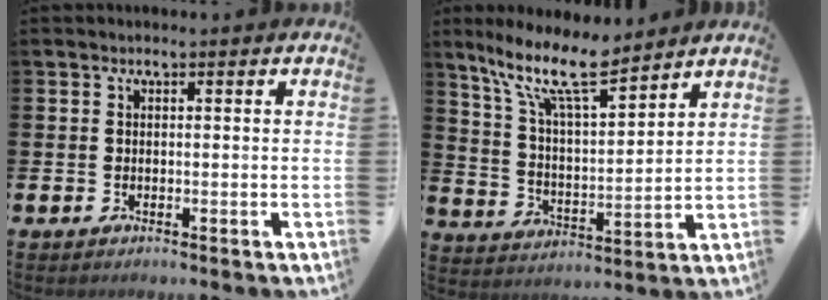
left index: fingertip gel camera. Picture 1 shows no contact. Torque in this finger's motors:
{"motor_torque": [1.20, -0.94, 0.75, 0.21]}